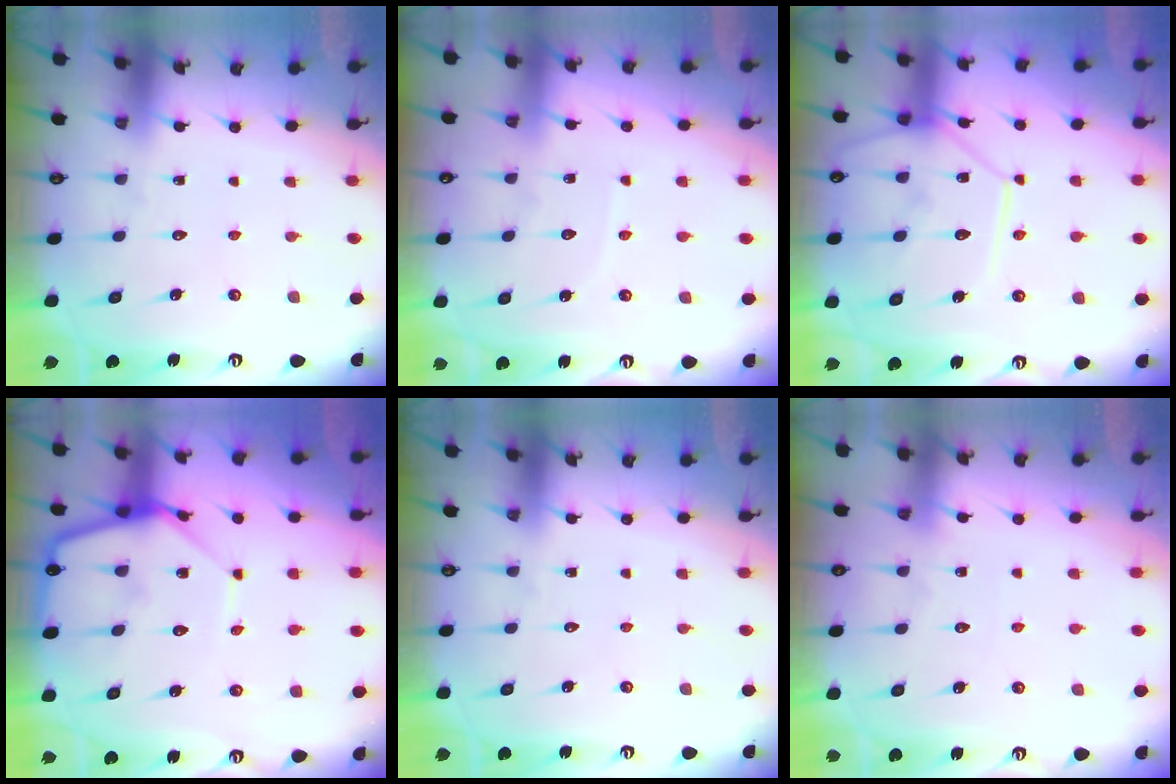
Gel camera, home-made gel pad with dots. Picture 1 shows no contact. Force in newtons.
{"total": 3.7, "press": 3.7, "slide": 0.4}
{"total": 13.7, "press": 13.6, "slide": 1.1}
{"total": 11.4, "press": 11.3, "slide": 1.0}
{"total": 0.0}
{"total": 4.6, "press": 4.6, "slide": 0.6}